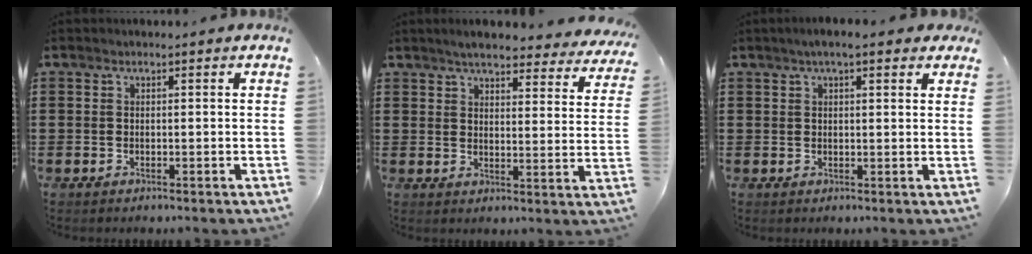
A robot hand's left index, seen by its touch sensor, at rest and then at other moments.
{"total": 5.3, "force": [4.9, 0.3, 2.1], "torque": [-0.058, -0.019, 0.085]}
{"total": 3.3, "force": [2.2, 0.6, 2.4], "torque": [-0.052, 0.008, 0.037]}